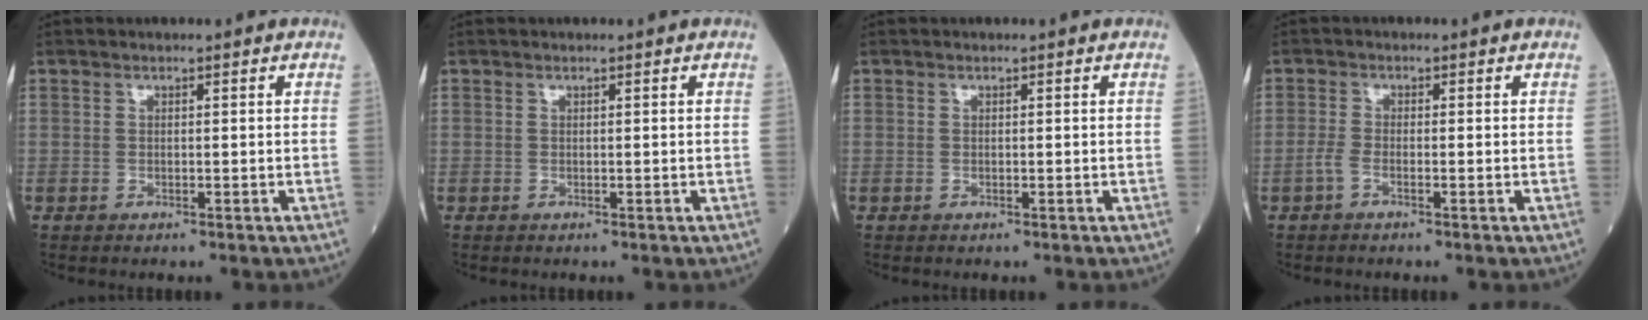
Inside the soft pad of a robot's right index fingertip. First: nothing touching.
{"total": 0.0}
{"total": 0.0}
{"total": 1.6, "force": [-0.8, 0.5, 1.3], "torque": [-0.031, 0.001, -0.022]}